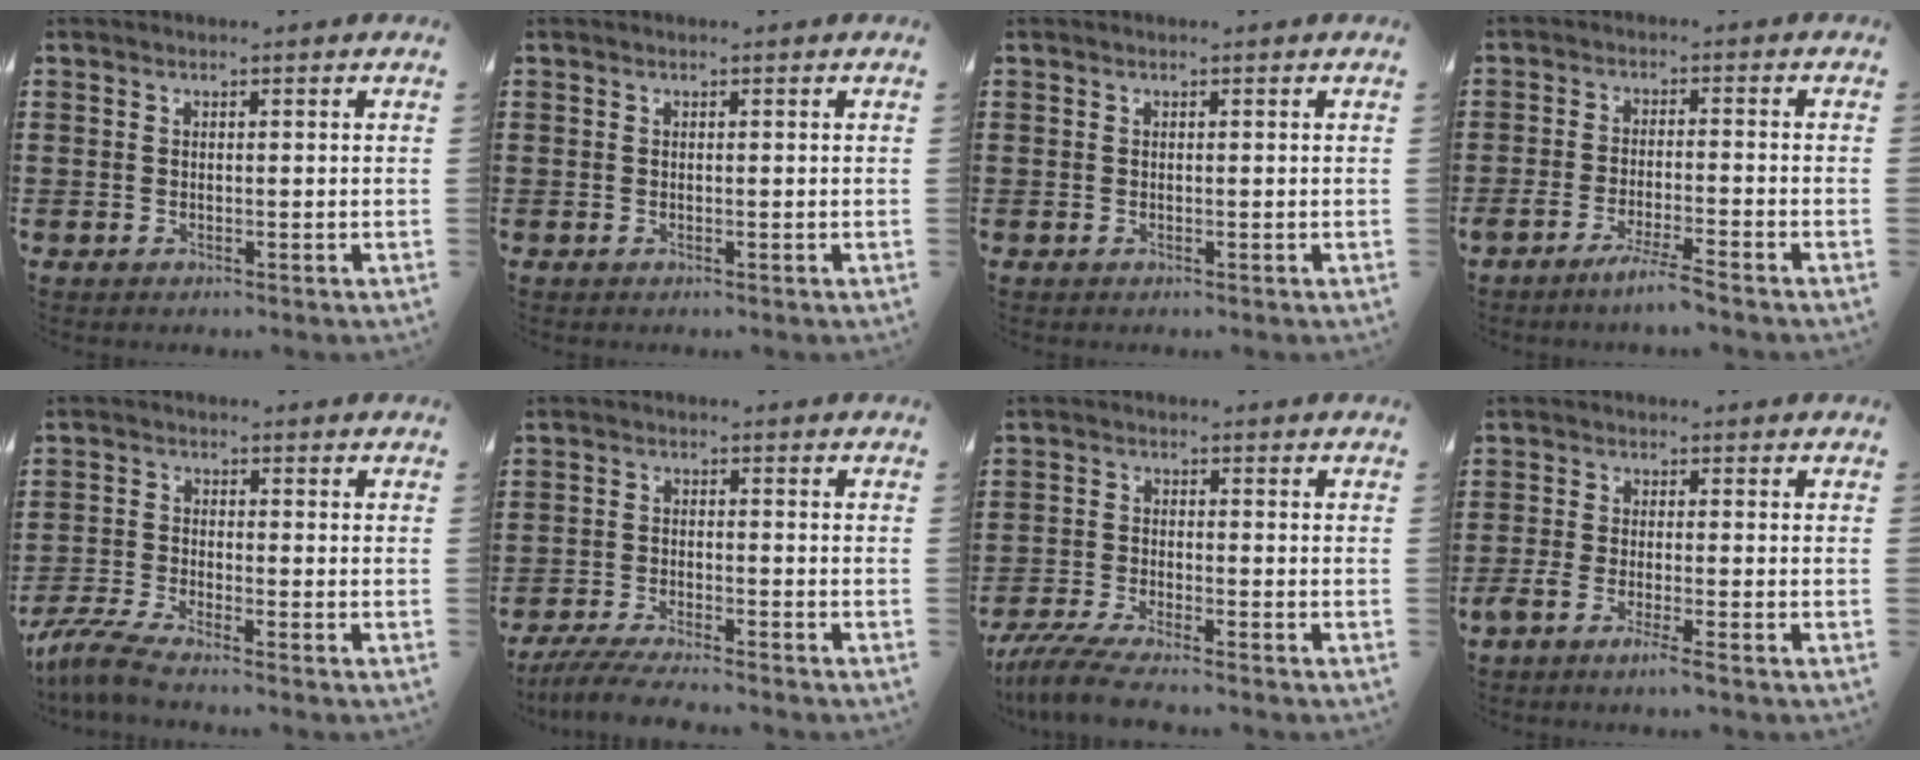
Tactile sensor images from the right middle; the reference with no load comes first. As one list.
[{"total": 0.0}, {"total": 0.0}, {"total": 4.2, "force": [-3.3, -0.3, 2.6], "torque": [-0.045, -0.011, -0.060]}, {"total": 4.1, "force": [-3.7, 0.1, 1.8], "torque": [-0.060, -0.016, -0.079]}, {"total": 4.6, "force": [-4.3, 0.2, 1.6], "torque": [-0.039, -0.012, -0.085]}, {"total": 4.9, "force": [-4.5, 0.2, 1.8], "torque": [-0.058, -0.019, -0.093]}, {"total": 3.1, "force": [-2.0, 0.0, 2.4], "torque": [-0.052, -0.007, -0.040]}]